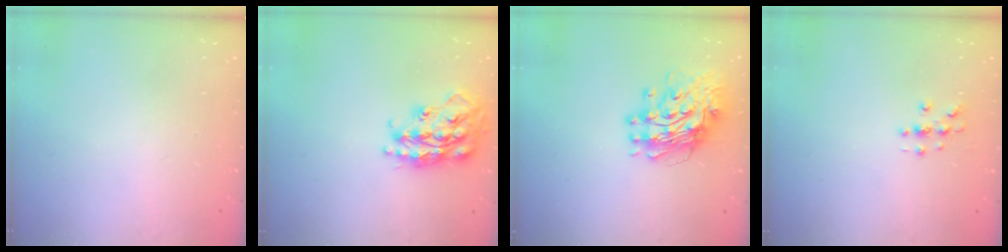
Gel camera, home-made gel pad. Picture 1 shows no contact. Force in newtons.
{"total": 19.5, "press": 19.4, "slide": 1.3}
{"total": 11.7, "press": 11.7, "slide": 1.1}
{"total": 2.9, "press": 2.9, "slide": 0.3}